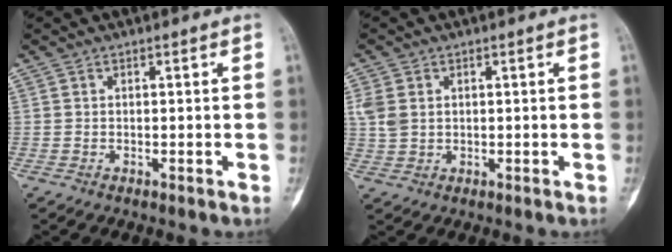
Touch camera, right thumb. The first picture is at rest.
{"total": 4.1, "force": [1.0, 3.0, 2.6], "torque": [-0.054, 0.001, 0.024]}